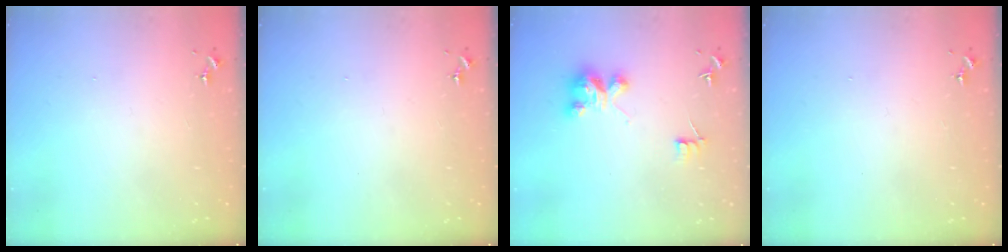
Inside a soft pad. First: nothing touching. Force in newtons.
{"total": 0.0}
{"total": 6.3, "press": 6.3, "slide": 0.3}
{"total": 0.0}